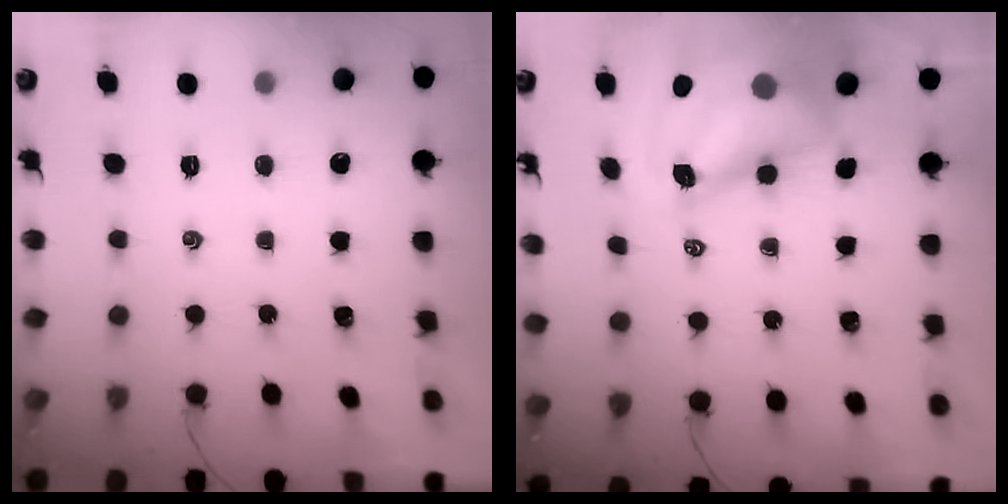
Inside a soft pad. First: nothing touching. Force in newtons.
{"total": 11.8, "press": 11.3, "slide": 3.4}